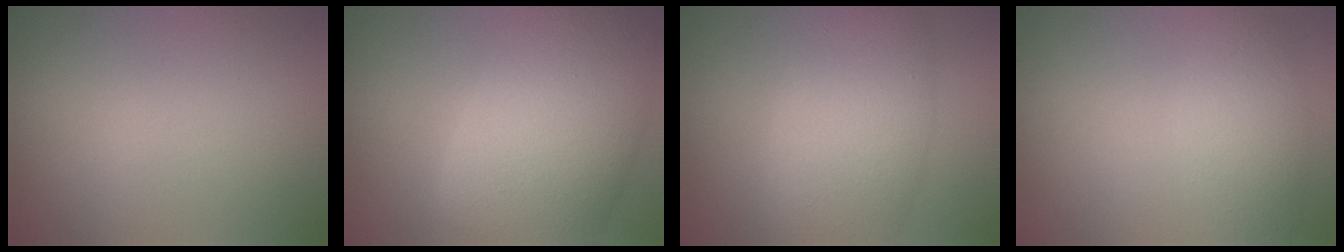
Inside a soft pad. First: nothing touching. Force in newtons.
{"total": 12.3, "press": 12.3, "slide": 0.6}
{"total": 7.0, "press": 7.0, "slide": 0.1}
{"total": 3.5, "press": 3.5, "slide": 0.3}